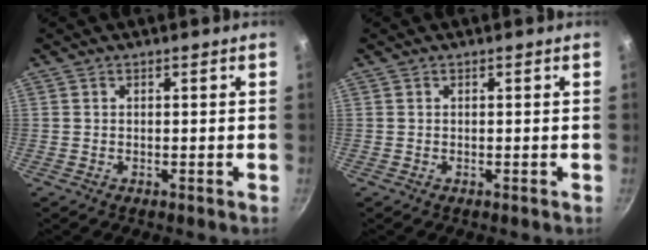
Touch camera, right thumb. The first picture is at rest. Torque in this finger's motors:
{"motor_torque": [-0.01, 0.01, 0.00, 0.00, 0.00]}